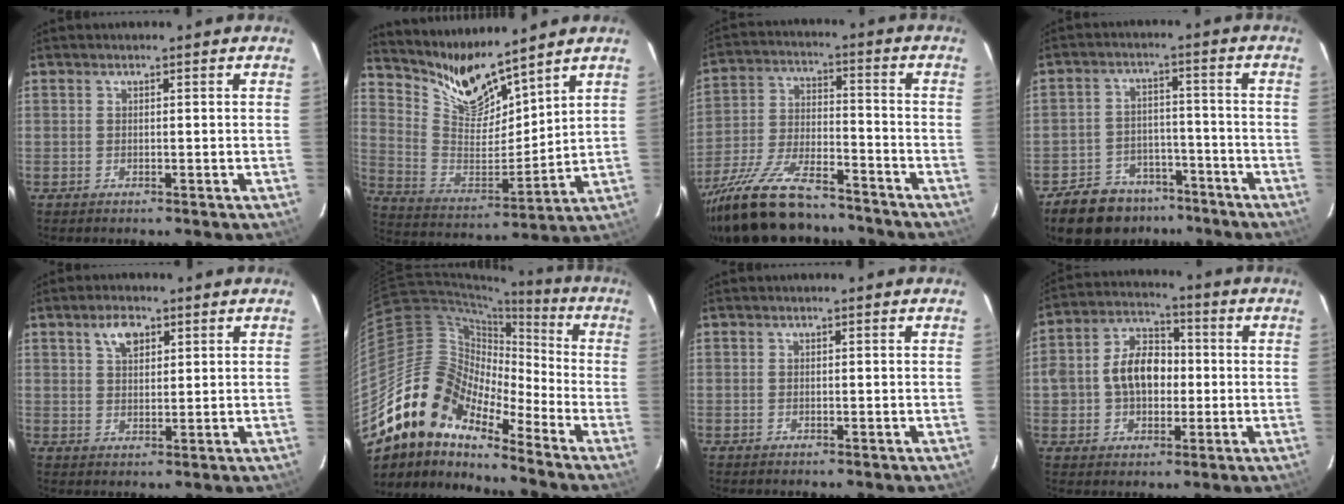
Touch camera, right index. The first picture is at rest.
{"total": 11.3, "force": [10.4, 1.6, 4.1], "torque": [-0.091, -0.025, 0.209]}
{"total": 21.7, "force": [-17.5, 6.4, 11.1], "torque": [-0.230, -0.038, -0.295]}
{"total": 12.6, "force": [-9.2, 7.5, 4.1], "torque": [-0.109, 0.017, -0.127]}
{"total": 4.3, "force": [2.3, 2.3, 2.8], "torque": [-0.049, 0.010, 0.043]}
{"total": 17.9, "force": [-13.8, 7.6, 8.5], "torque": [-0.146, 0.005, -0.275]}
{"total": 0.0}
{"total": 10.9, "force": [-0.5, 7.8, 7.6], "torque": [-0.151, 0.031, -0.006]}